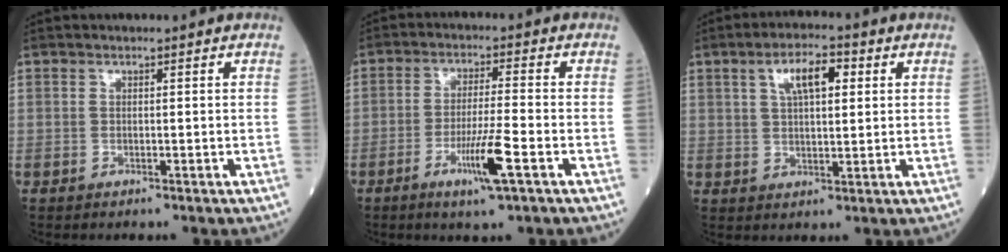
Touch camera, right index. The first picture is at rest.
{"total": 7.4, "force": [-3.3, -0.2, 6.7], "torque": [-0.125, -0.014, -0.060]}
{"total": 6.8, "force": [2.6, 2.2, 5.9], "torque": [-0.103, 0.014, 0.045]}